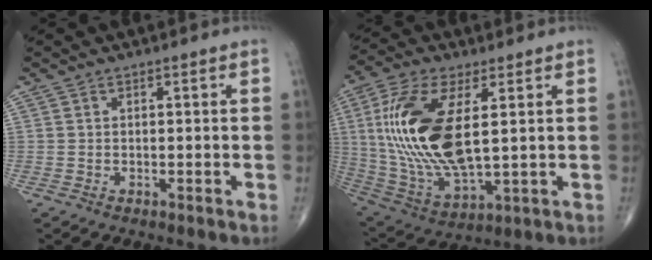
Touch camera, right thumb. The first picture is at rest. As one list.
[{"total": 20.8, "force": [3.1, 8.9, 18.5], "torque": [-0.395, -0.020, 0.065]}]